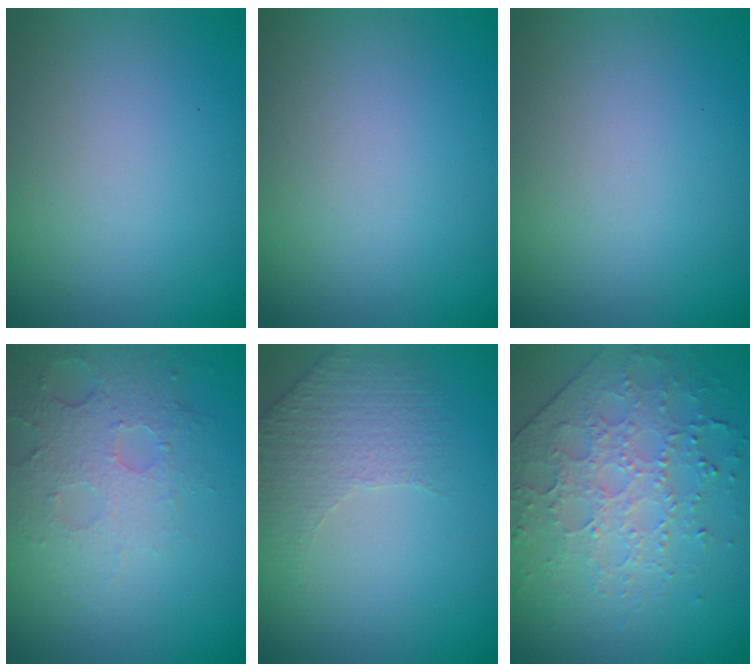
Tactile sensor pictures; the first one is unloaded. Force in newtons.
{"total": 0.0}
{"total": 0.0}
{"total": 3.9, "press": 3.0, "slide": 2.5}
{"total": 1.9, "press": 1.6, "slide": 1.0}
{"total": 3.8, "press": 3.7, "slide": 0.7}